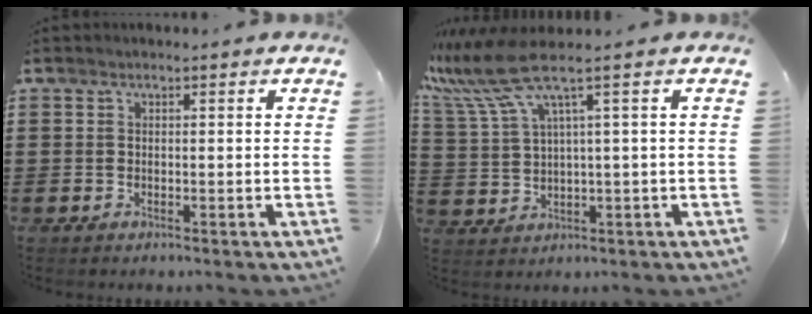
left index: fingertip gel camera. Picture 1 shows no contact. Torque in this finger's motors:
{"motor_torque": [1.03, -1.11, 0.86, 0.21]}